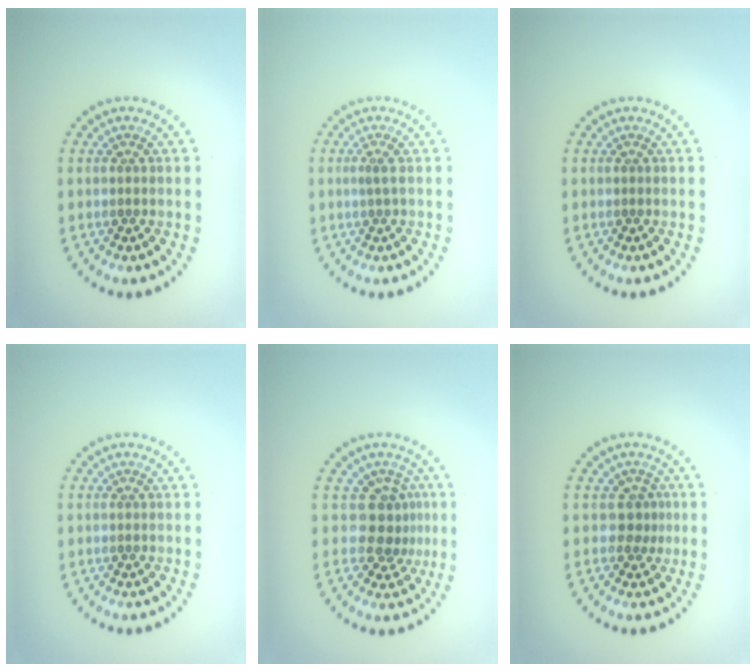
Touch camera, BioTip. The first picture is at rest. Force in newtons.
{"total": 0.6, "press": 0.2, "slide": 0.5}
{"total": 0.0}
{"total": 0.0}
{"total": 2.8, "press": 2.0, "slide": 1.9}
{"total": 1.8, "press": 1.3, "slide": 1.3}